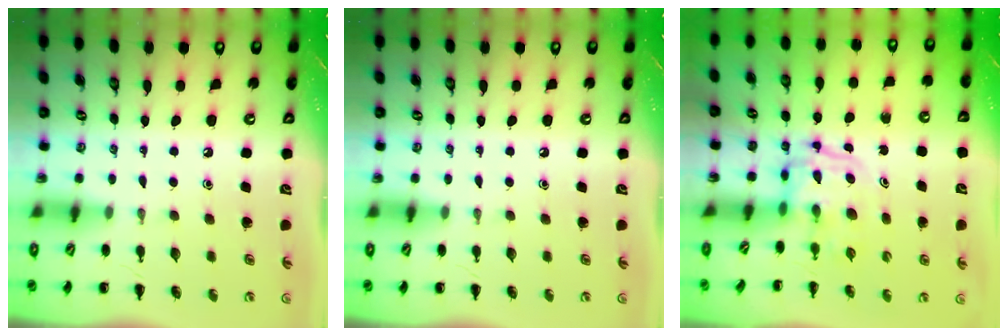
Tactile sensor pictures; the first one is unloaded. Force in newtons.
{"total": 0.0}
{"total": 3.4, "press": 3.4, "slide": 0.6}